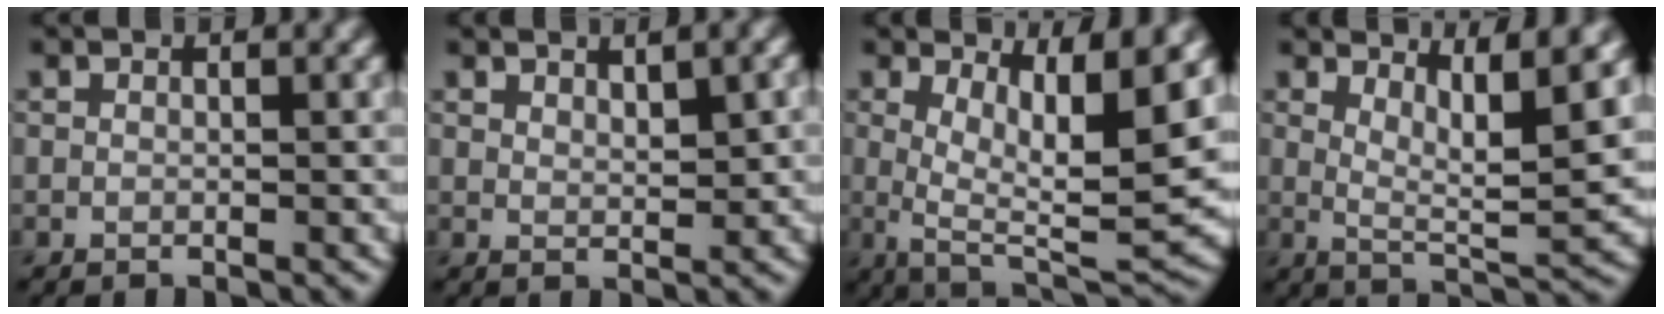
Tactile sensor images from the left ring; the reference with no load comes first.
{"total": 2.2, "force": [1.4, 0.6, 1.5], "torque": [-0.023, -0.001, 0.027]}
{"total": 9.0, "force": [1.8, 2.7, 8.4], "torque": [-0.127, -0.015, 0.034]}
{"total": 5.9, "force": [3.1, 1.3, 4.8], "torque": [-0.072, -0.011, 0.056]}